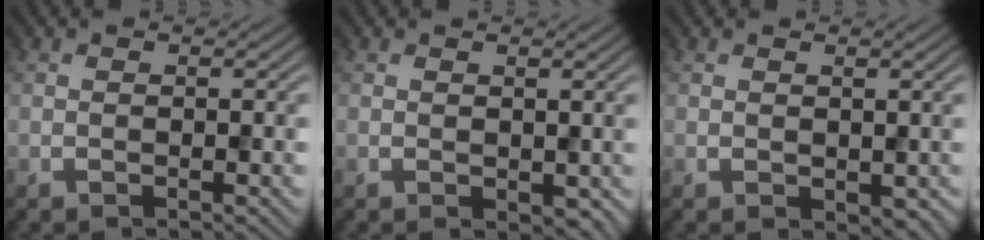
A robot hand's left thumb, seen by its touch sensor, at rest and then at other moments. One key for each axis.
{"total": 1.4, "fx": 0.3, "fy": 1.0, "fz": 1.0, "tx": -0.019, "ty": -0.008, "tz": 0.009}
{"total": 1.5, "fx": 0.2, "fy": 1.0, "fz": 1.1, "tx": -0.020, "ty": -0.008, "tz": 0.009}